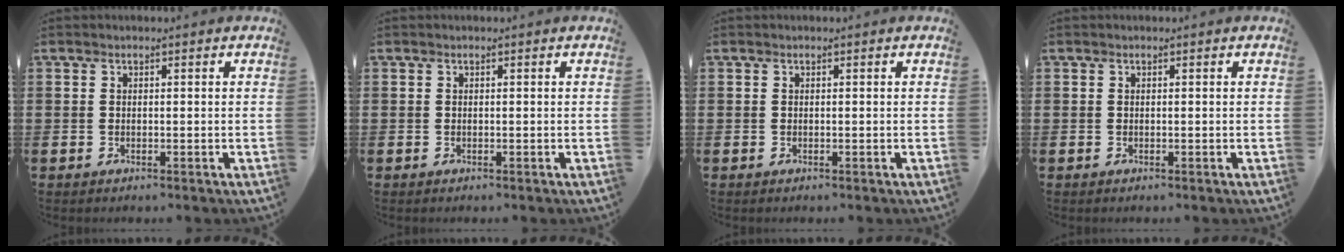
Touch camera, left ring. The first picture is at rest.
{"total": 0.0}
{"total": 0.0}
{"total": 0.0}